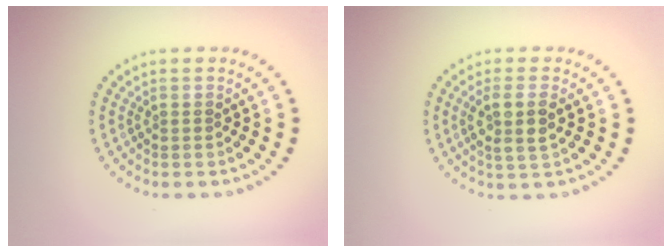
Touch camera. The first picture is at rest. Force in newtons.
{"total": 2.8, "press": 2.6, "slide": 1.0}